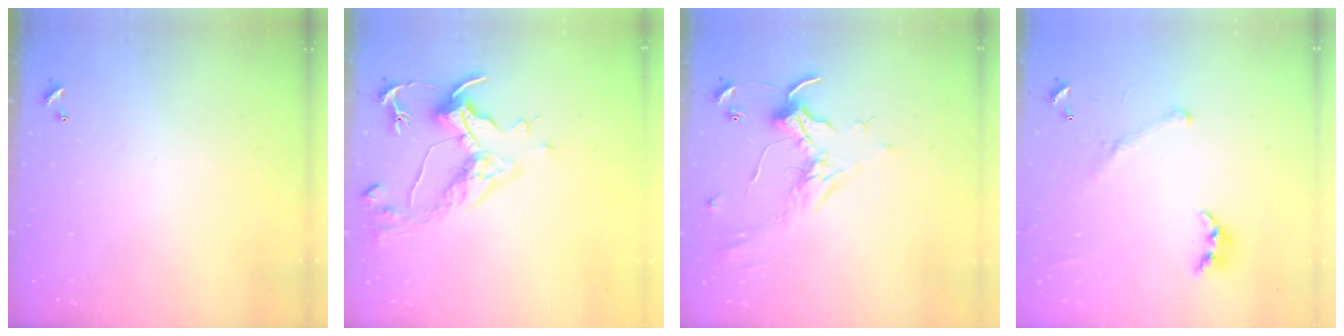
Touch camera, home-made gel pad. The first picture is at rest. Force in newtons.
{"total": 4.6, "press": 4.5, "slide": 1.0}
{"total": 1.7, "press": 1.7, "slide": 0.4}
{"total": 2.3, "press": 2.3, "slide": 0.5}